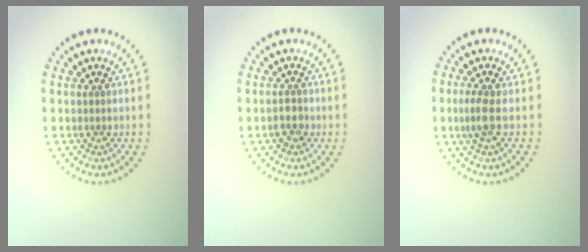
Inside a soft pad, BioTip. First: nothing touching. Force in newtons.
{"total": 1.6, "press": 1.5, "slide": 0.6}
{"total": 1.8, "press": 1.5, "slide": 1.0}